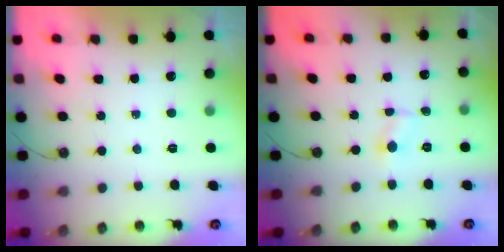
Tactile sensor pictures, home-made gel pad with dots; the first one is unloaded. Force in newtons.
{"total": 2.1, "press": 2.1, "slide": 0.2}